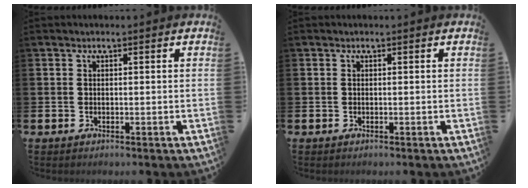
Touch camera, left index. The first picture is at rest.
{"total": 0.0}